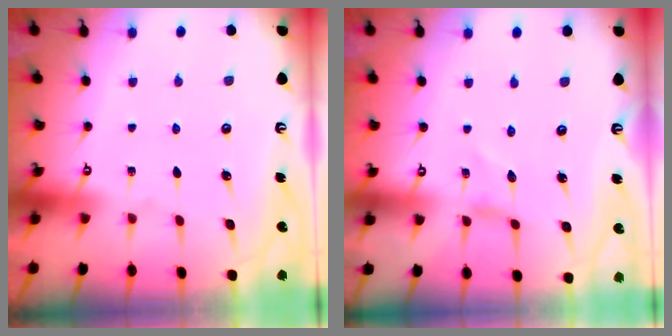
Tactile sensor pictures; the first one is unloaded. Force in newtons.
{"total": 0.0}